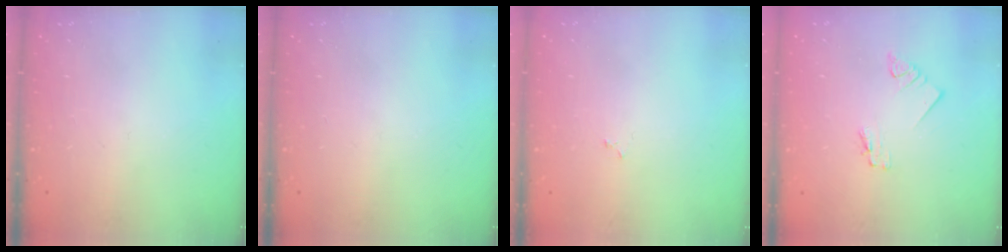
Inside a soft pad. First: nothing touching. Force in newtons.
{"total": 0.0}
{"total": 2.2, "press": 2.1, "slide": 0.3}
{"total": 1.8, "press": 1.7, "slide": 0.2}